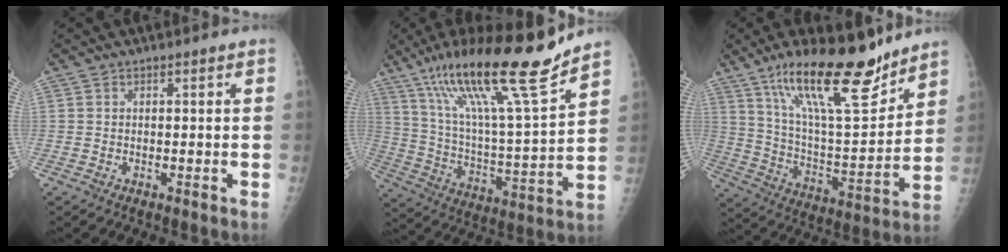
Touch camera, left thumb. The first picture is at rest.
{"total": 23.9, "force": [16.7, 2.8, 16.9], "torque": [-0.271, -0.065, 0.292]}
{"total": 23.0, "force": [15.9, 6.5, 15.2], "torque": [-0.226, -0.076, 0.274]}